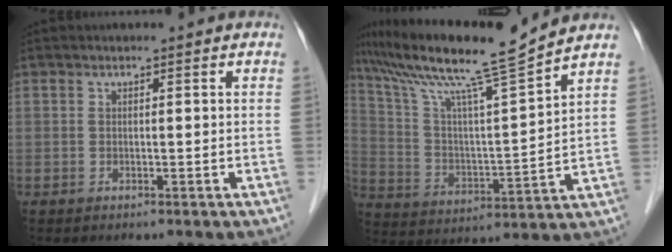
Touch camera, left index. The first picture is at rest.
{"total": 15.6, "force": [13.1, -1.7, 8.2], "torque": [-0.157, 0.001, 0.228]}